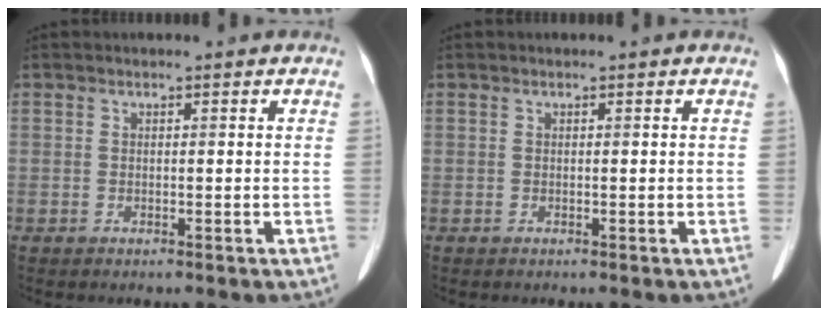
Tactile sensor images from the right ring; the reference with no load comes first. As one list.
[{"total": 0.0}]